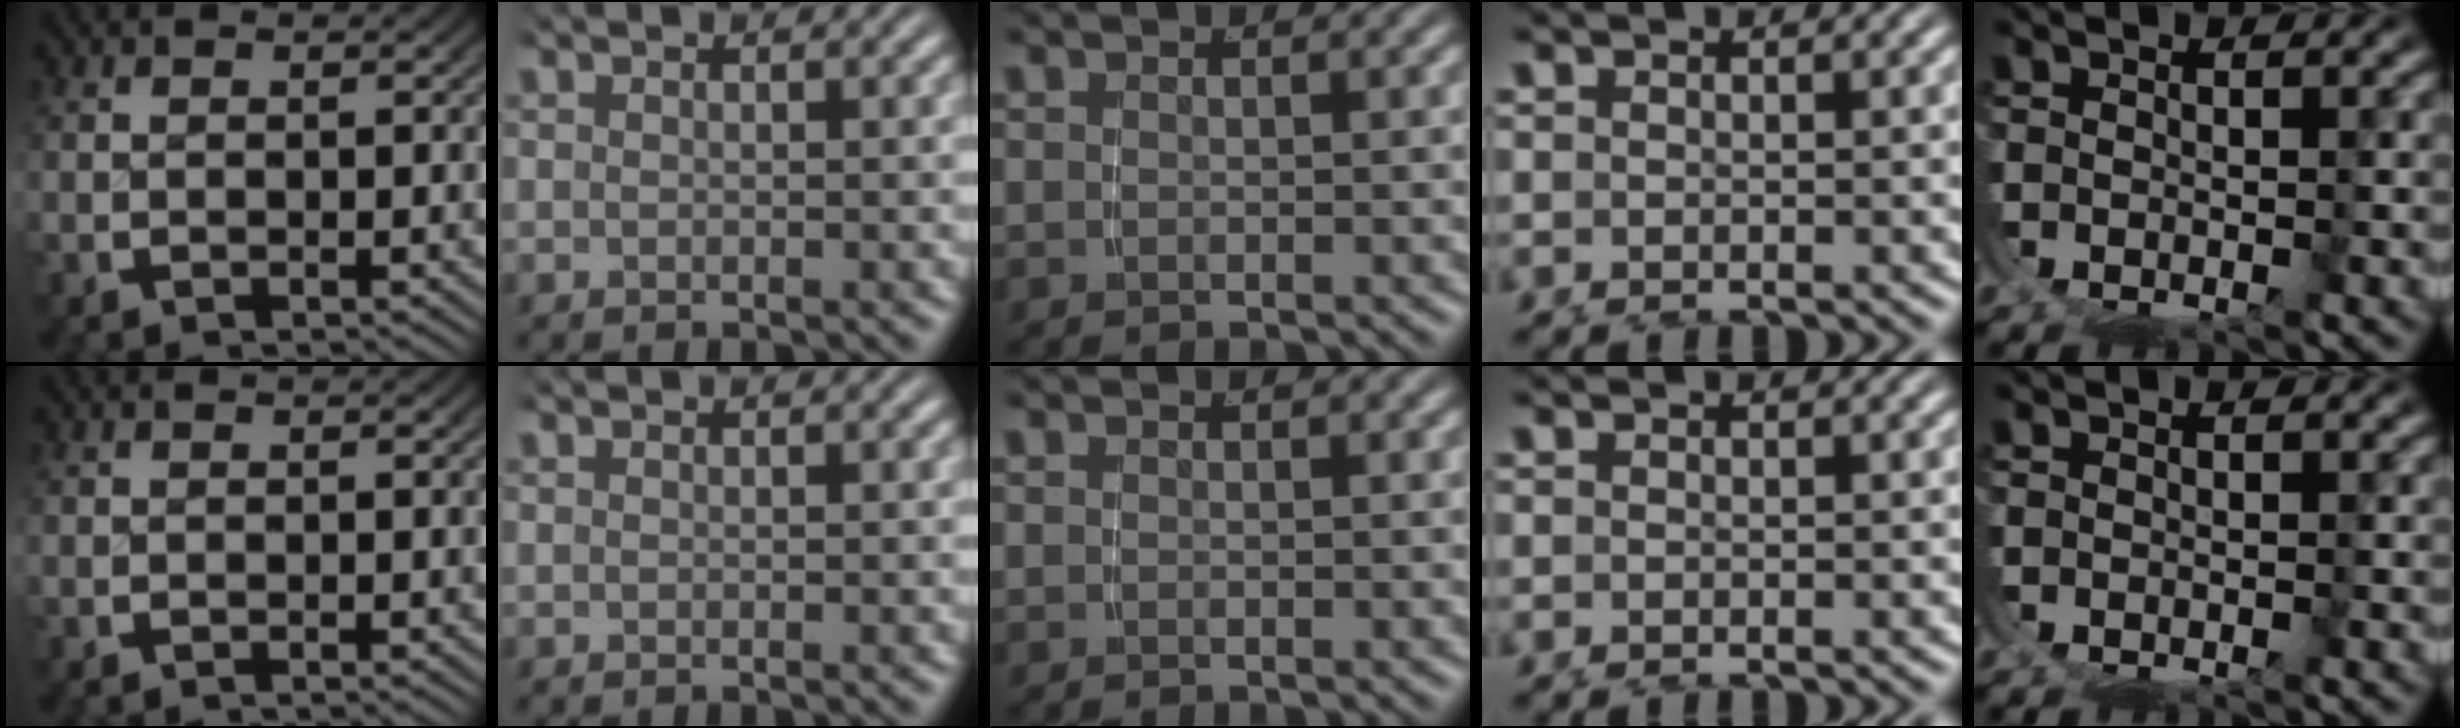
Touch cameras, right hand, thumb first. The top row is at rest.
{}